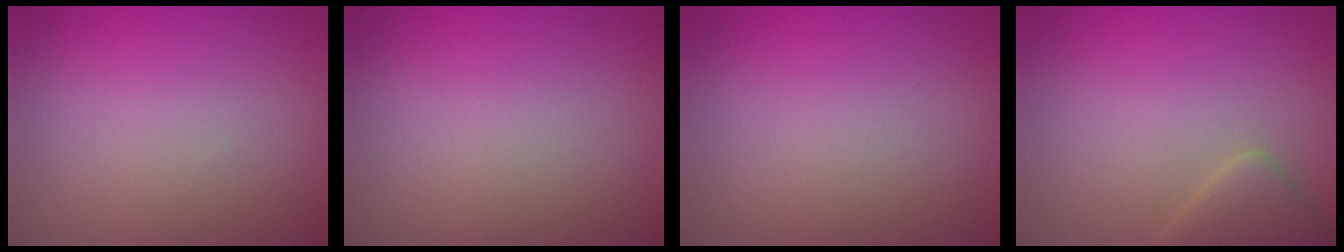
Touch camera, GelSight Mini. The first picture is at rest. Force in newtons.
{"total": 0.0}
{"total": 0.0}
{"total": 2.7, "press": 2.7, "slide": 0.2}